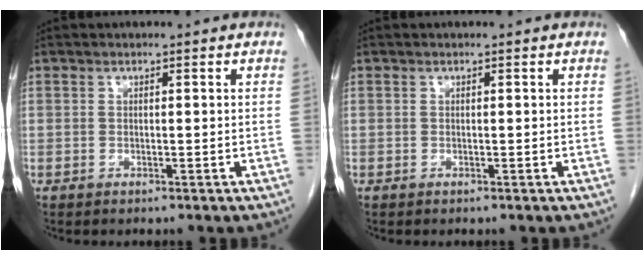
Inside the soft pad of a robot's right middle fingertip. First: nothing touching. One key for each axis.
{"total": 0.0}